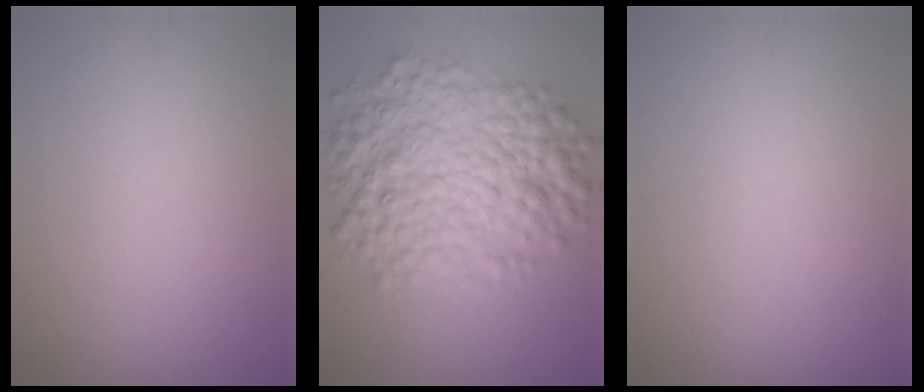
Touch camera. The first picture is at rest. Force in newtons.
{"total": 8.0, "press": 8.0, "slide": 0.1}
{"total": 0.0}